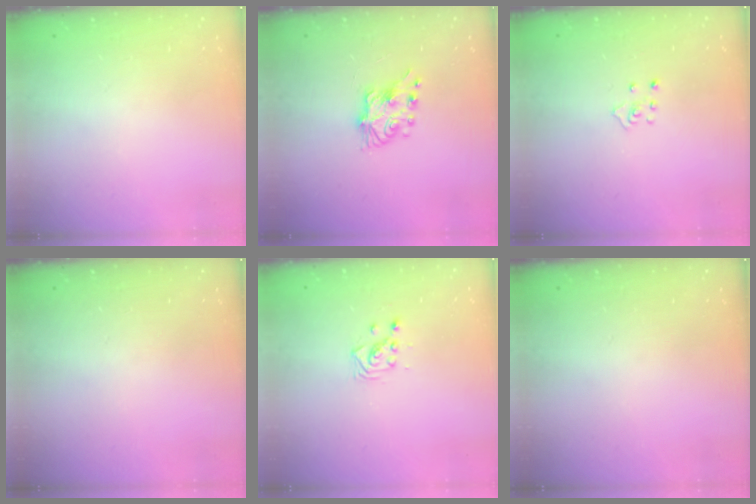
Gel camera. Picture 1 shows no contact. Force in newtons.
{"total": 7.1, "press": 7.1, "slide": 0.5}
{"total": 3.7, "press": 3.6, "slide": 0.4}
{"total": 0.0}
{"total": 3.7, "press": 3.7, "slide": 0.1}
{"total": 0.0}